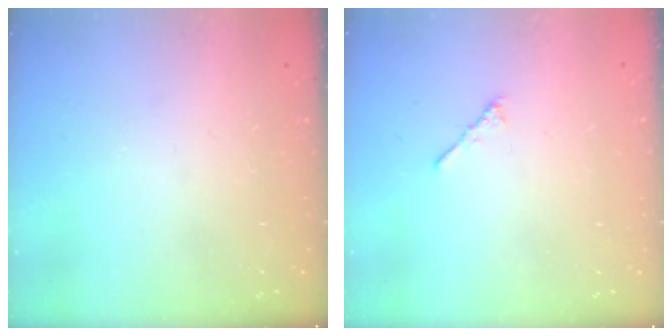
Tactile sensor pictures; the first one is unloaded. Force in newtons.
{"total": 2.3, "press": 2.2, "slide": 0.6}